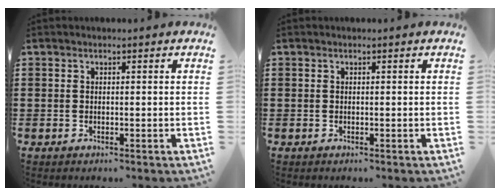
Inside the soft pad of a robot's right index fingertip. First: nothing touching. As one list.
[{"total": 0.0}]